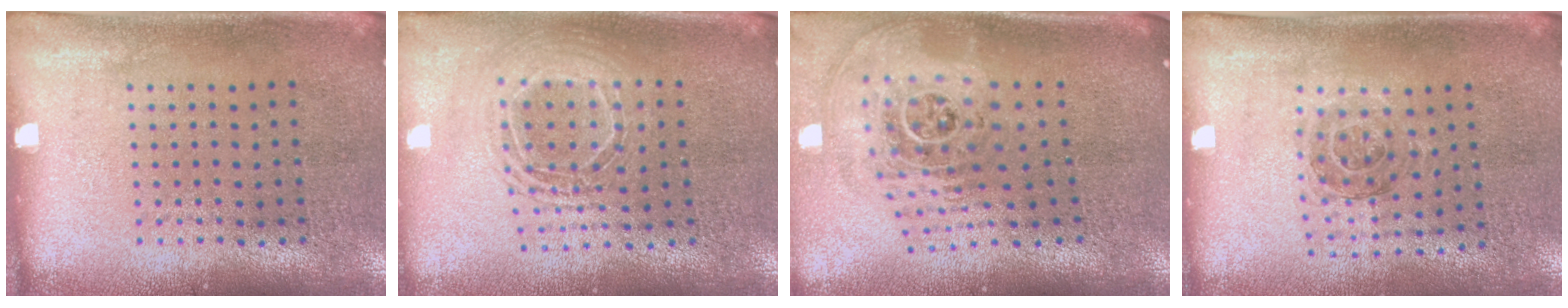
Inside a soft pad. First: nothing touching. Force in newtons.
{"total": 1.8, "press": 1.4, "slide": 1.0}
{"total": 2.7, "press": 1.9, "slide": 1.9}
{"total": 1.0, "press": 1.0, "slide": 0.1}